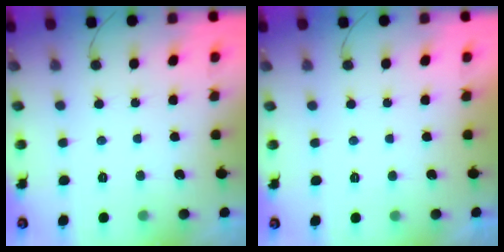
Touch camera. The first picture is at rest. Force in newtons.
{"total": 2.3, "press": 2.3, "slide": 0.4}